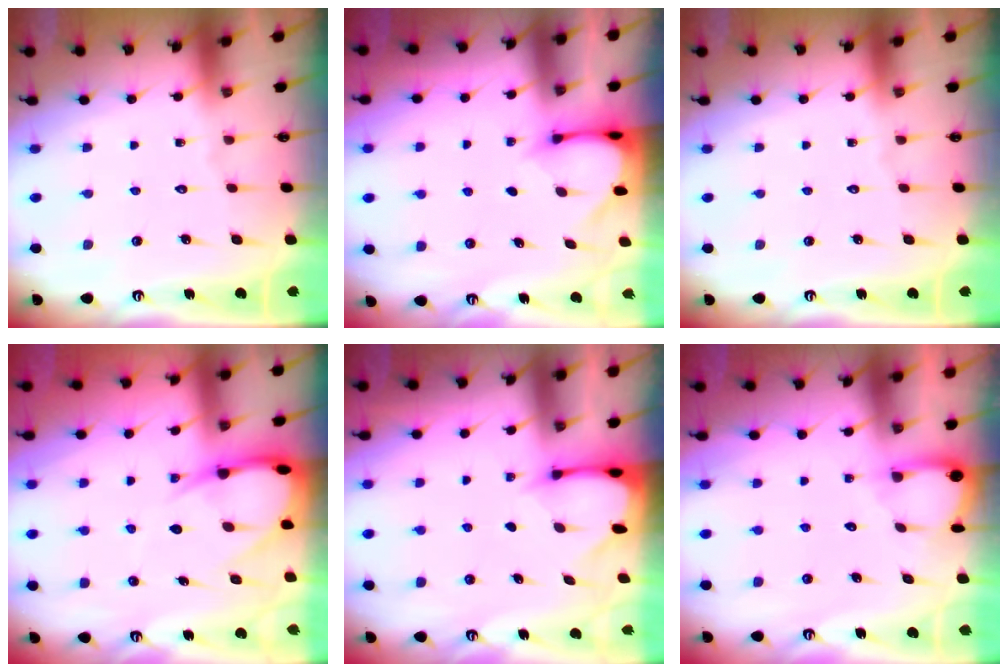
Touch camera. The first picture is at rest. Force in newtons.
{"total": 3.4, "press": 3.4, "slide": 0.3}
{"total": 0.0}
{"total": 9.9, "press": 9.9, "slide": 1.0}
{"total": 2.4, "press": 2.4, "slide": 0.3}
{"total": 3.5, "press": 3.5, "slide": 0.3}